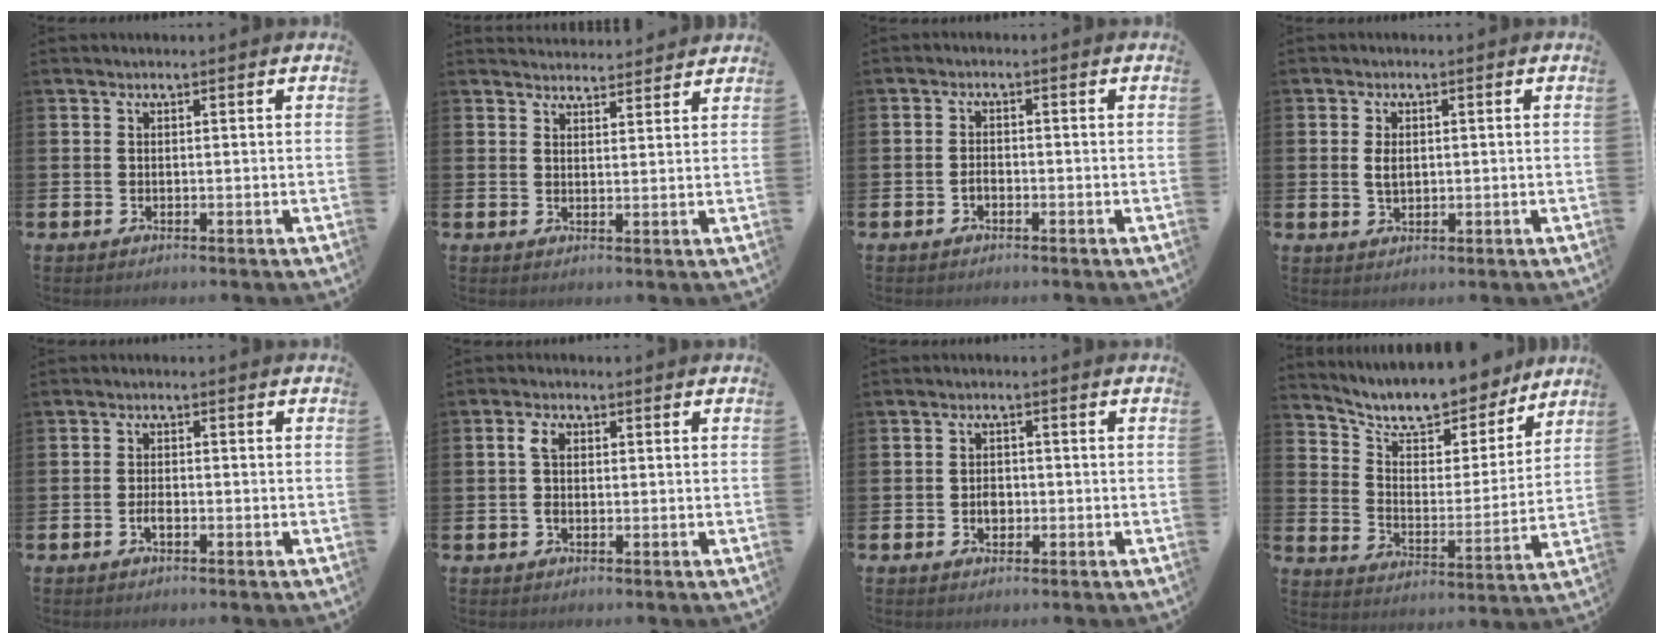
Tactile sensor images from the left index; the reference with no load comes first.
{"total": 3.3, "force": [3.3, 0.5, -0.2], "torque": [-0.002, -0.020, 0.061]}
{"total": 1.2, "force": [-0.6, 0.7, 0.7], "torque": [-0.010, -0.001, -0.013]}
{"total": 2.3, "force": [0.7, 1.4, 1.7], "torque": [-0.022, 0.001, 0.009]}
{"total": 1.6, "force": [-0.9, 0.7, 1.2], "torque": [-0.030, 0.003, -0.016]}
{"total": 2.5, "force": [0.4, 1.5, 1.9], "torque": [-0.029, 0.004, 0.003]}
{"total": 1.9, "force": [-0.5, 1.4, 1.2], "torque": [-0.015, 0.003, -0.013]}
{"total": 10.5, "force": [9.4, 3.5, 3.1], "torque": [-0.089, -0.071, 0.163]}